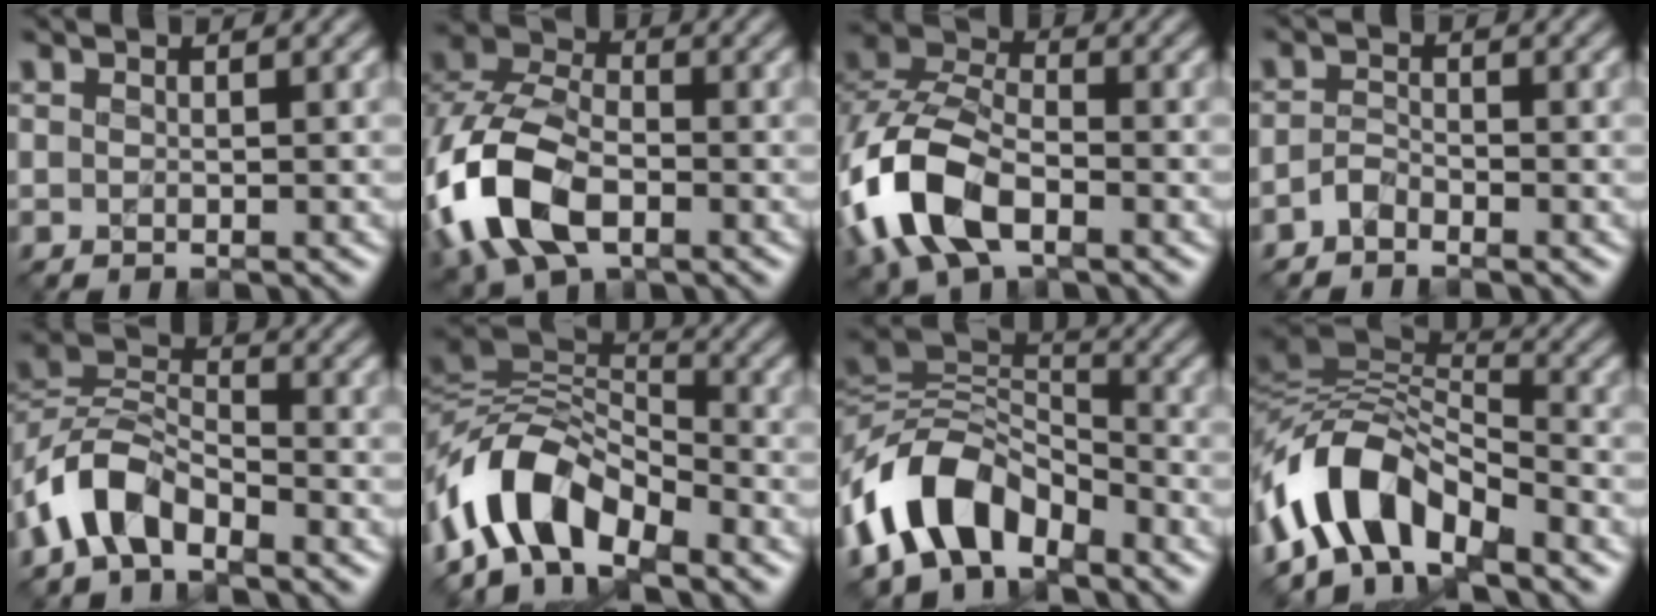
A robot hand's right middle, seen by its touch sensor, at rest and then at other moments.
{"total": 9.9, "force": [-3.4, 6.3, 6.8], "torque": [-0.169, 0.003, -0.081]}
{"total": 9.1, "force": [-3.6, 5.4, 6.4], "torque": [-0.151, 0.007, -0.083]}
{"total": 1.0, "force": [-1.0, 0.2, 0.2], "torque": [-0.010, 0.008, -0.024]}
{"total": 5.1, "force": [-3.3, 2.7, 2.8], "torque": [-0.055, 0.011, -0.073]}
{"total": 8.2, "force": [-4.6, 4.3, 5.2], "torque": [-0.089, 0.013, -0.095]}
{"total": 8.8, "force": [-4.5, 5.5, 5.1], "torque": [-0.091, 0.010, -0.091]}
{"total": 7.9, "force": [-4.7, 3.7, 5.1], "torque": [-0.079, 0.014, -0.095]}